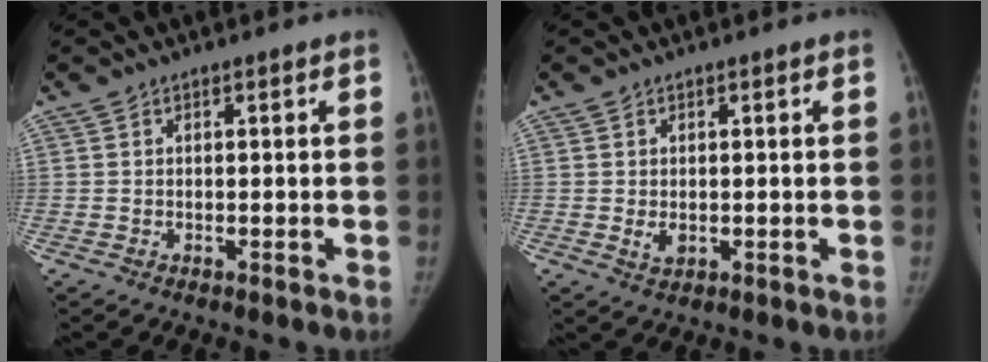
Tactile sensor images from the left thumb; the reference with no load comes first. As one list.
[{"total": 2.0, "force": [-0.1, 1.5, 1.4], "torque": [-0.019, -0.004, 0.004]}]